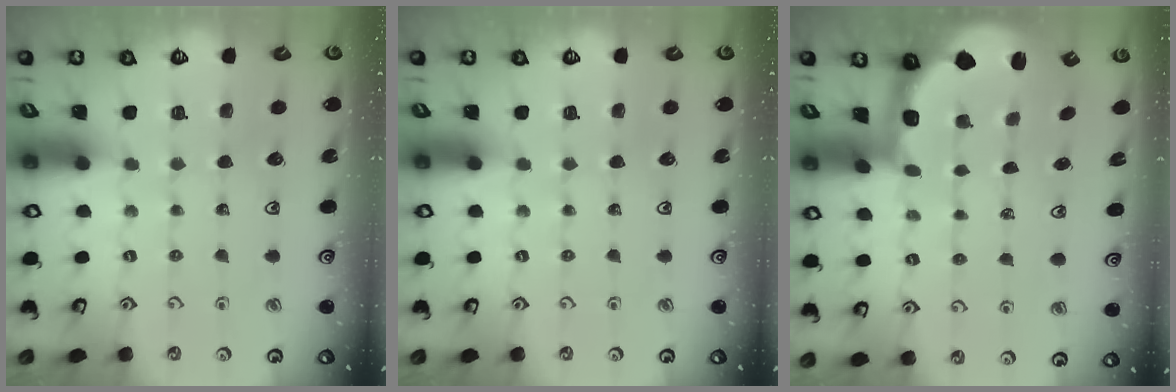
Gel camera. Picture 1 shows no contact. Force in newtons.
{"total": 0.0}
{"total": 2.2, "press": 1.5, "slide": 1.6}